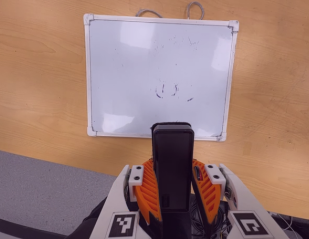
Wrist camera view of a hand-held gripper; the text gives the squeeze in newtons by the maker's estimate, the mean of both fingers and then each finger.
{"total": 9.5, "left": 7.9, "right": 11.2}